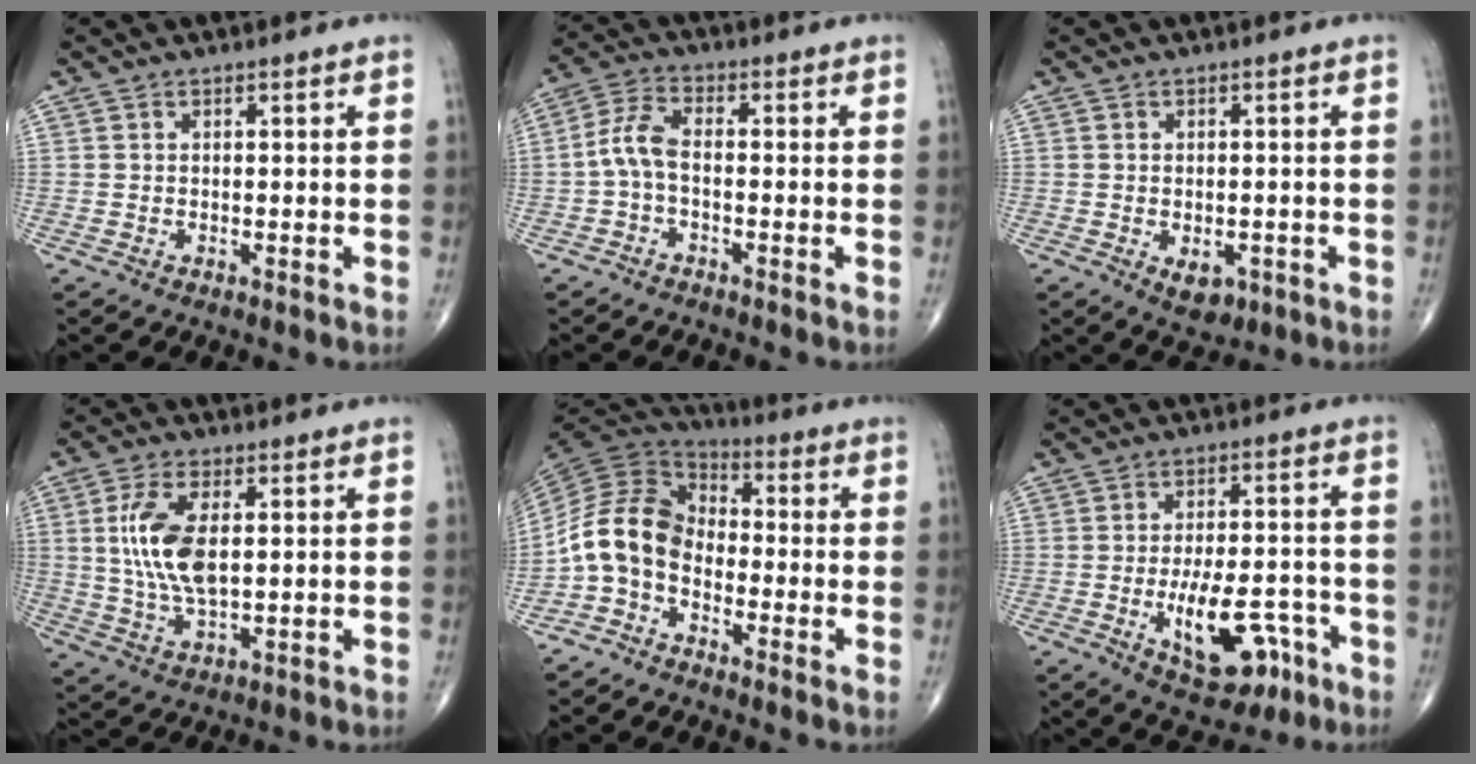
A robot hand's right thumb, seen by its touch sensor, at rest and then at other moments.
{"total": 5.5, "force": [-1.2, 2.6, 4.7], "torque": [-0.102, 0.022, -0.035]}
{"total": 4.5, "force": [-1.6, 2.8, 3.1], "torque": [-0.036, 0.003, -0.013]}
{"total": 10.8, "force": [1.6, 4.9, 9.5], "torque": [-0.200, -0.008, 0.034]}
{"total": 10.4, "force": [-3.7, 7.2, 6.5], "torque": [-0.120, 0.058, -0.092]}
{"total": 13.2, "force": [-5.3, 6.4, 10.2], "torque": [-0.138, 0.028, -0.071]}